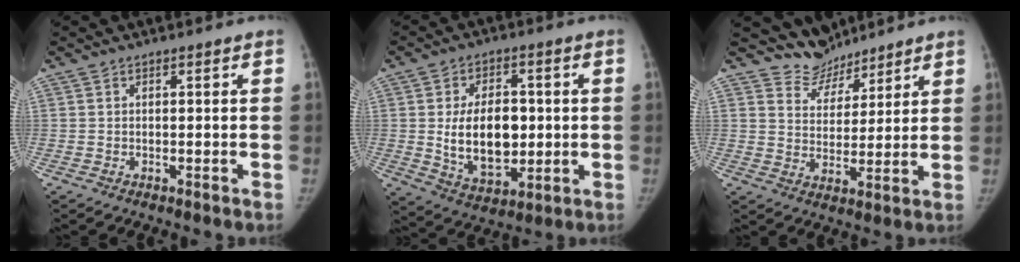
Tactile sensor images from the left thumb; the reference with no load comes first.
{"total": 14.1, "force": [0.0, 8.9, 11.0], "torque": [-0.150, -0.006, 0.014]}
{"total": 6.7, "force": [6.0, 2.9, -0.8], "torque": [0.042, -0.051, 0.114]}